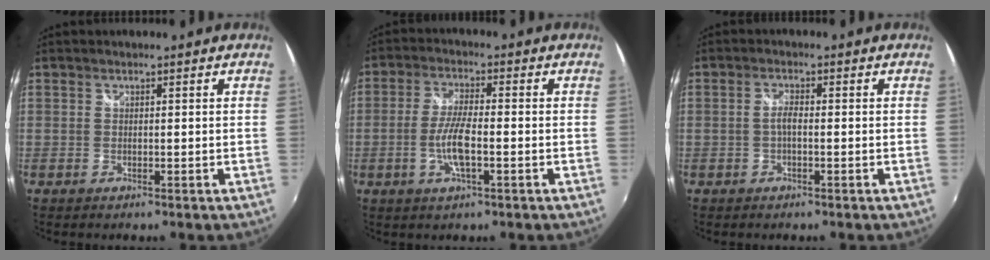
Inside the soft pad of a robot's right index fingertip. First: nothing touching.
{"total": 6.7, "force": [-1.9, 1.3, 6.3], "torque": [-0.130, -0.003, -0.037]}
{"total": 1.8, "force": [-0.4, 0.5, 1.6], "torque": [-0.033, 0.004, -0.010]}